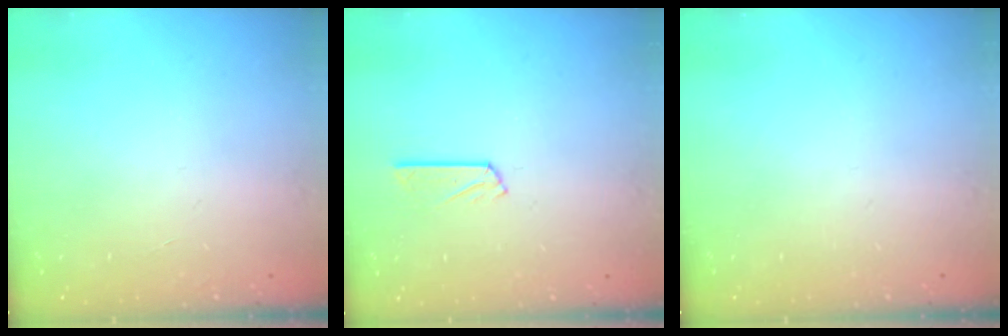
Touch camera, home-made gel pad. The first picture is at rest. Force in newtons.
{"total": 4.8, "press": 4.8, "slide": 0.3}
{"total": 0.0}